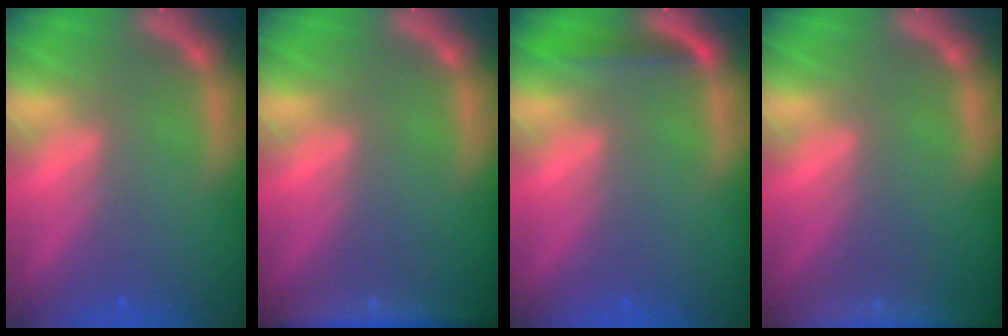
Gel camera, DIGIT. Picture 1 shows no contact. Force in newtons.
{"total": 5.0}
{"total": 1.9}
{"total": 8.0}